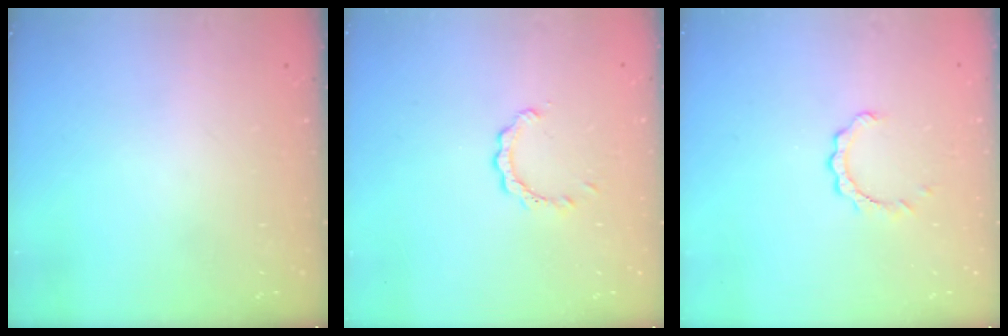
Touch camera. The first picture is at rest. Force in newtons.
{"total": 2.0, "press": 2.0, "slide": 0.2}
{"total": 3.8, "press": 3.7, "slide": 0.3}